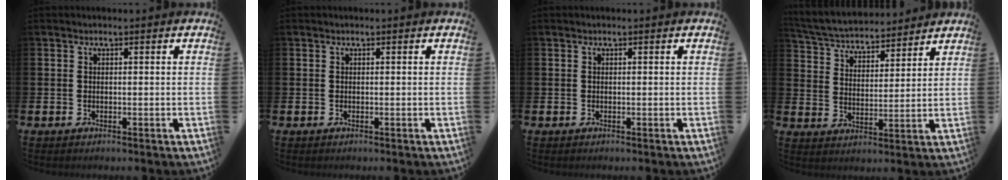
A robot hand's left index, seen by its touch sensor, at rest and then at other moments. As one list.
[{"total": 0.0}, {"total": 0.0}, {"total": 4.8, "force": [4.7, 1.0, 0.4], "torque": [-0.036, -0.036, 0.078]}]